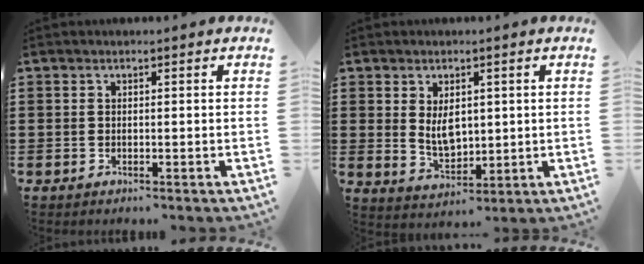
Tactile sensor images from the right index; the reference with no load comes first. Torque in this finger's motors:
{"motor_torque": [0.19, 0.75, -0.01, 0.00]}